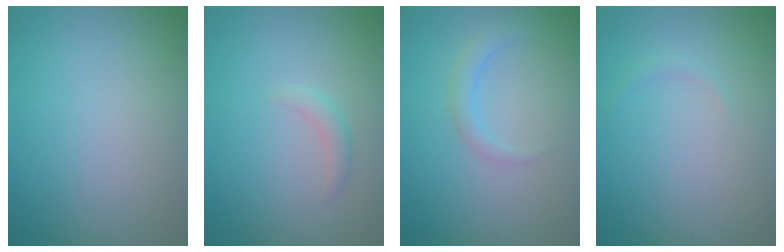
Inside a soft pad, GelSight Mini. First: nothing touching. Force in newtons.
{"total": 1.2, "press": 1.2, "slide": 0.0}
{"total": 1.8, "press": 1.8, "slide": 0.0}
{"total": 0.6, "press": 0.6, "slide": 0.0}